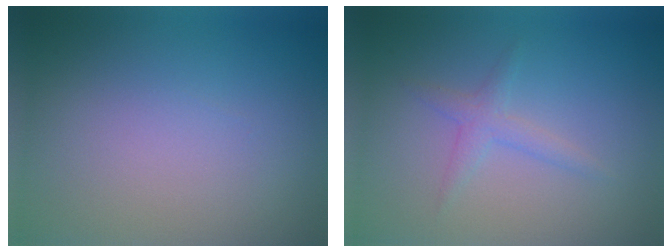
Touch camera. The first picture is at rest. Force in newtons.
{"total": 1.8, "press": 1.8, "slide": 0.1}